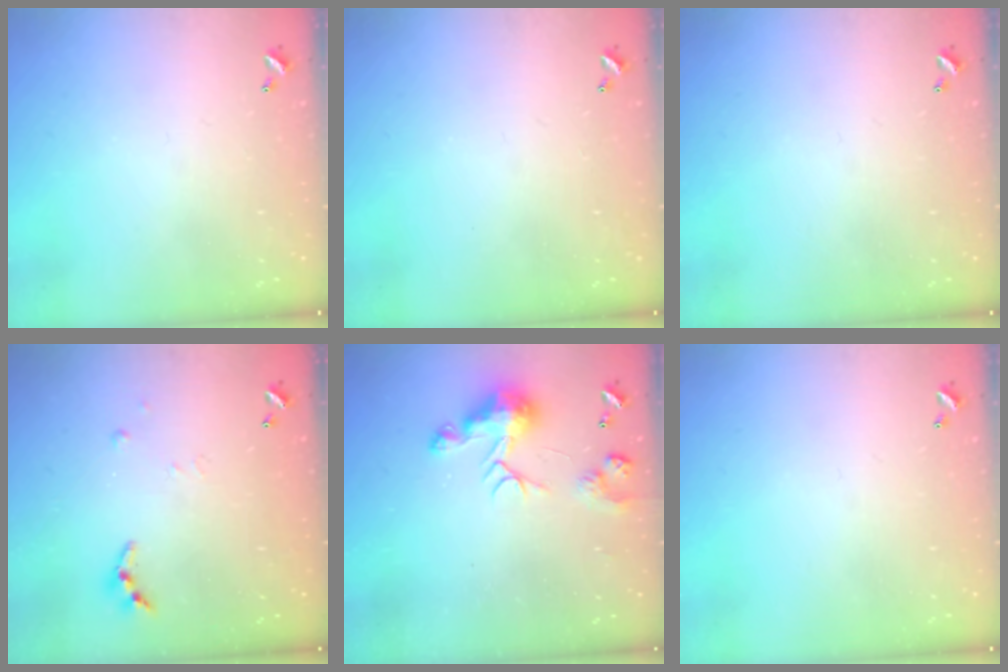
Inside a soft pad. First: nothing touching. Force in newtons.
{"total": 0.0}
{"total": 0.0}
{"total": 4.3, "press": 4.3, "slide": 0.4}
{"total": 8.7, "press": 8.6, "slide": 0.2}
{"total": 0.0}